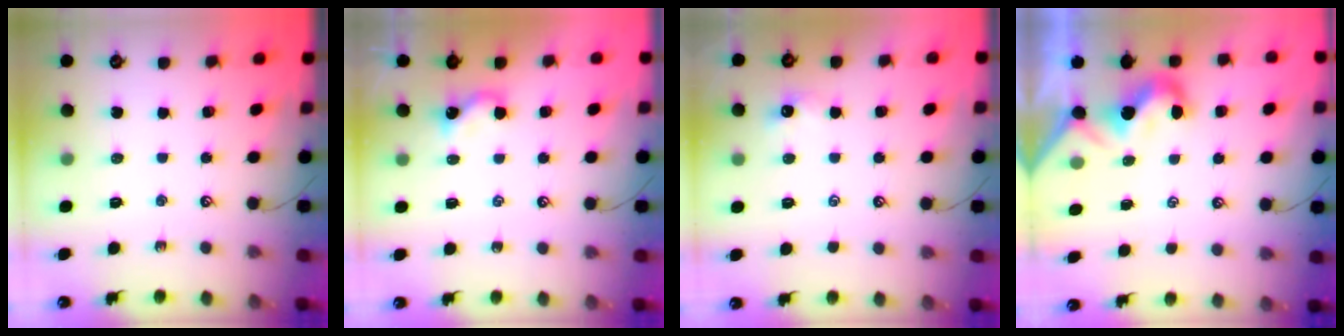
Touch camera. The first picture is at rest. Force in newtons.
{"total": 2.6, "press": 2.5, "slide": 0.5}
{"total": 0.6, "press": 0.3, "slide": 0.5}
{"total": 1.9, "press": 1.8, "slide": 0.6}